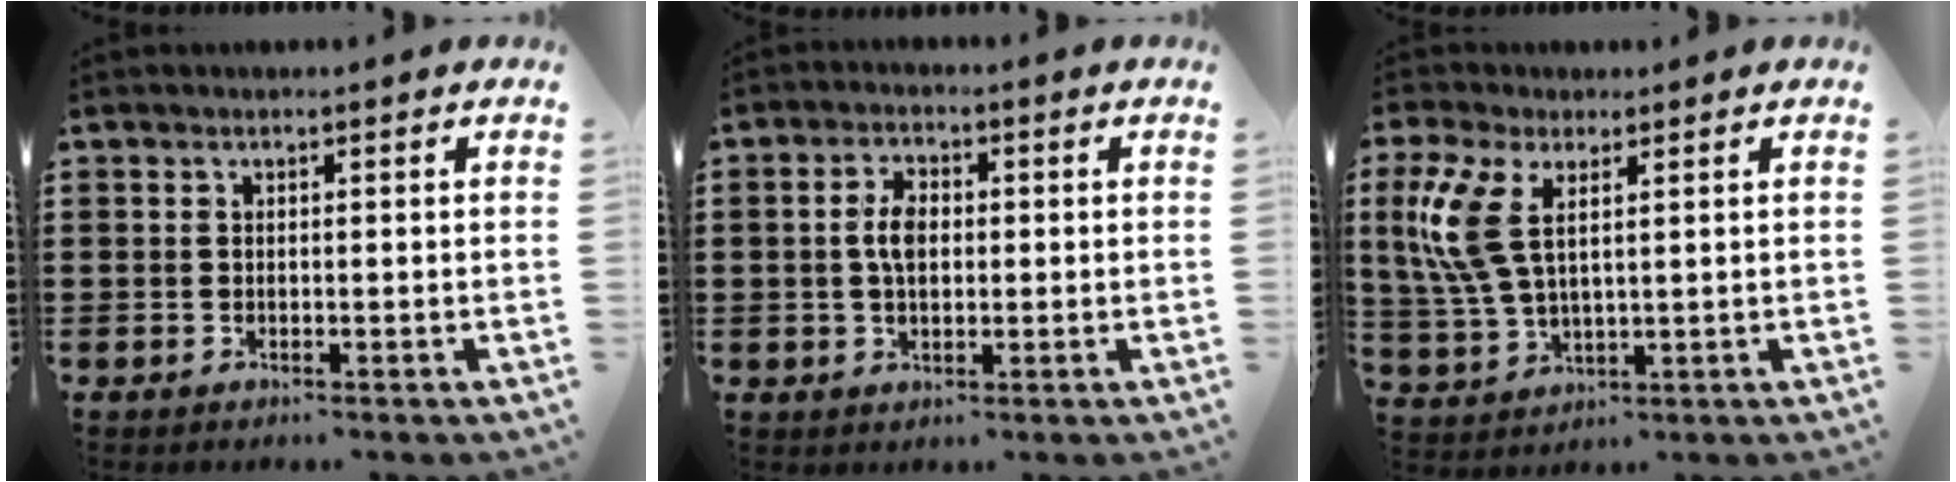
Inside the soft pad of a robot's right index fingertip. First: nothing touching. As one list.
[{"total": 4.4, "force": [0.2, 2.5, 3.7], "torque": [-0.081, 0.008, -0.001]}, {"total": 7.7, "force": [3.0, 3.5, 6.2], "torque": [-0.165, -0.001, 0.045]}]